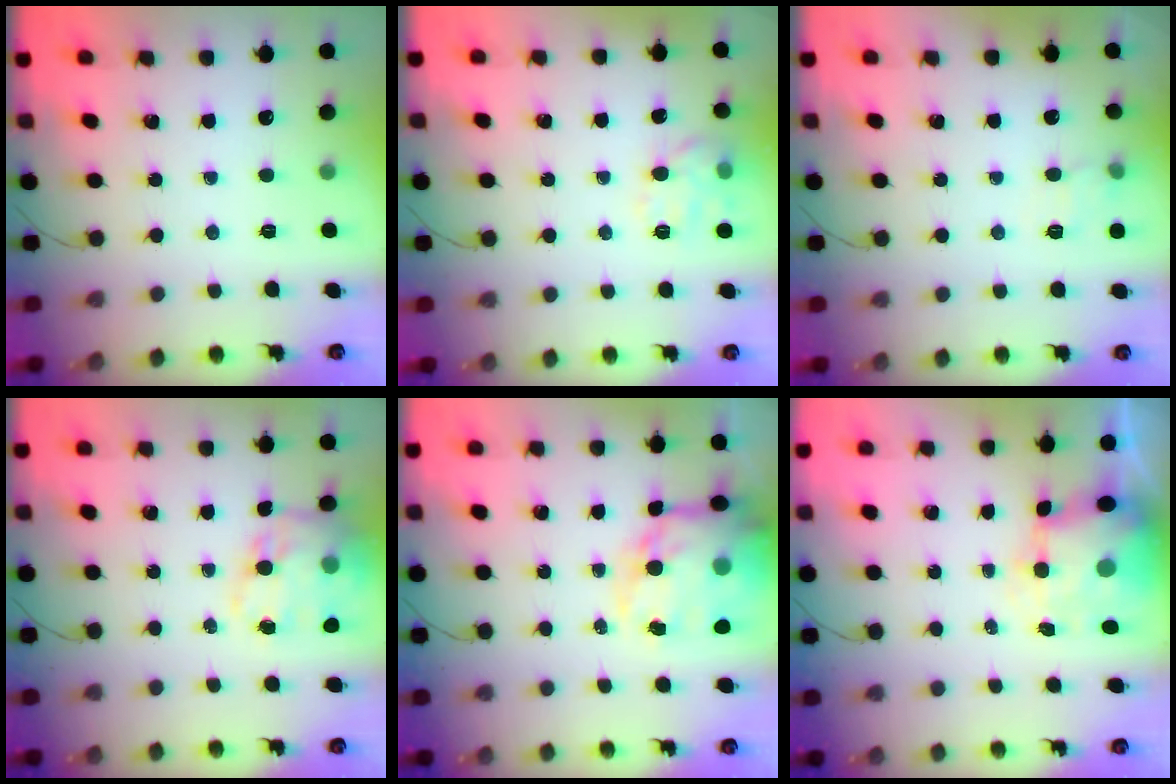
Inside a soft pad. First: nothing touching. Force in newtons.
{"total": 8.2, "press": 8.2, "slide": 0.4}
{"total": 5.7, "press": 5.4, "slide": 2.0}
{"total": 17.3, "press": 16.8, "slide": 4.3}
{"total": 20.6, "press": 20.0, "slide": 5.0}
{"total": 7.8, "press": 7.6, "slide": 1.7}